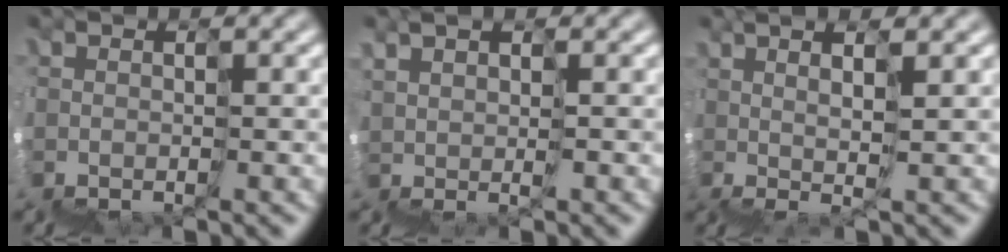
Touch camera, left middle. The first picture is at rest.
{"total": 2.6, "force": [2.0, -1.3, -1.1], "torque": [0.025, 0.016, 0.038]}
{"total": 3.1, "force": [2.4, -1.7, 1.0], "torque": [0.025, 0.026, 0.044]}